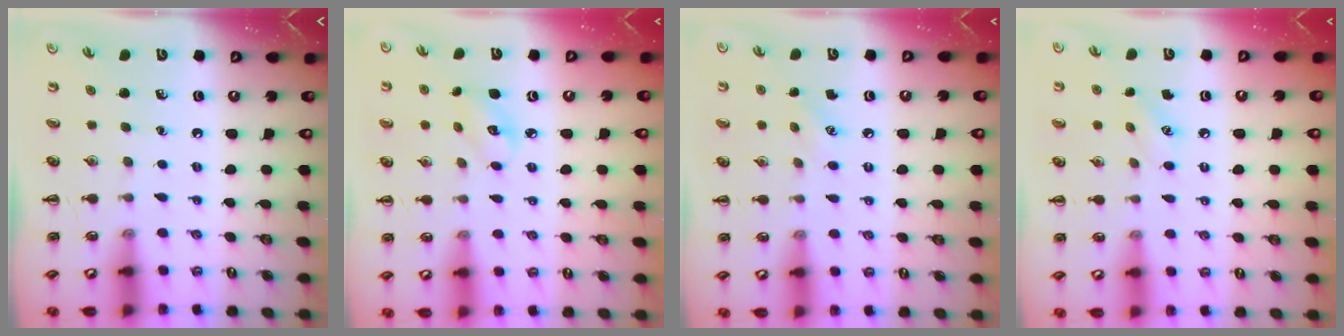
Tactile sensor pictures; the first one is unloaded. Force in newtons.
{"total": 4.4, "press": 4.3, "slide": 0.9}
{"total": 5.9, "press": 5.7, "slide": 1.5}
{"total": 7.0, "press": 6.7, "slide": 1.7}